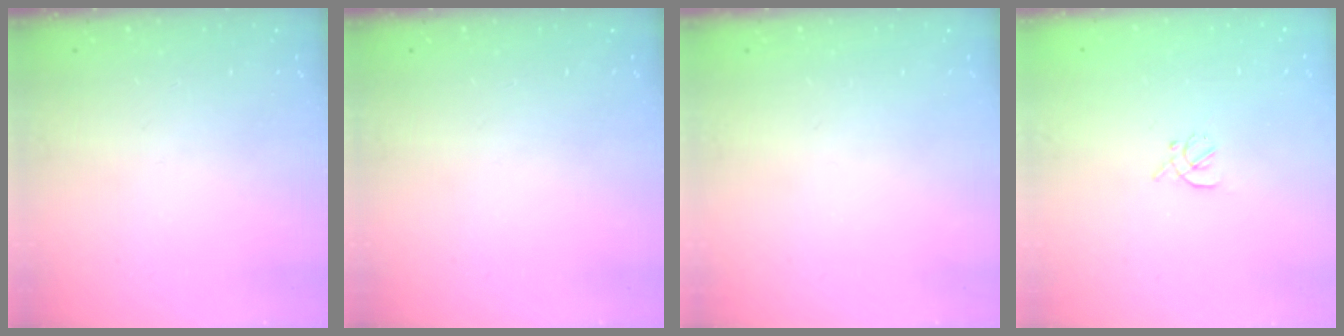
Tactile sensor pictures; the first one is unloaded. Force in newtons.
{"total": 0.0}
{"total": 0.0}
{"total": 1.4, "press": 1.3, "slide": 0.5}